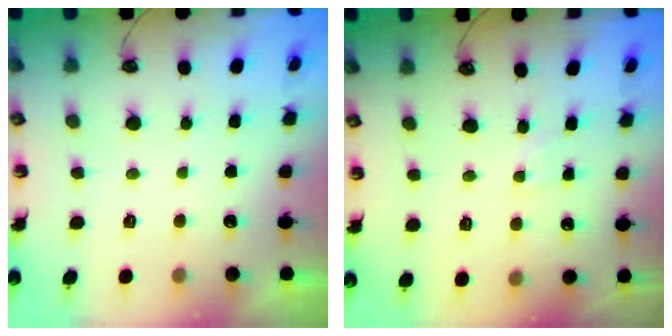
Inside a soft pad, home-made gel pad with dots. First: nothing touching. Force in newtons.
{"total": 2.7, "press": 2.7, "slide": 0.4}